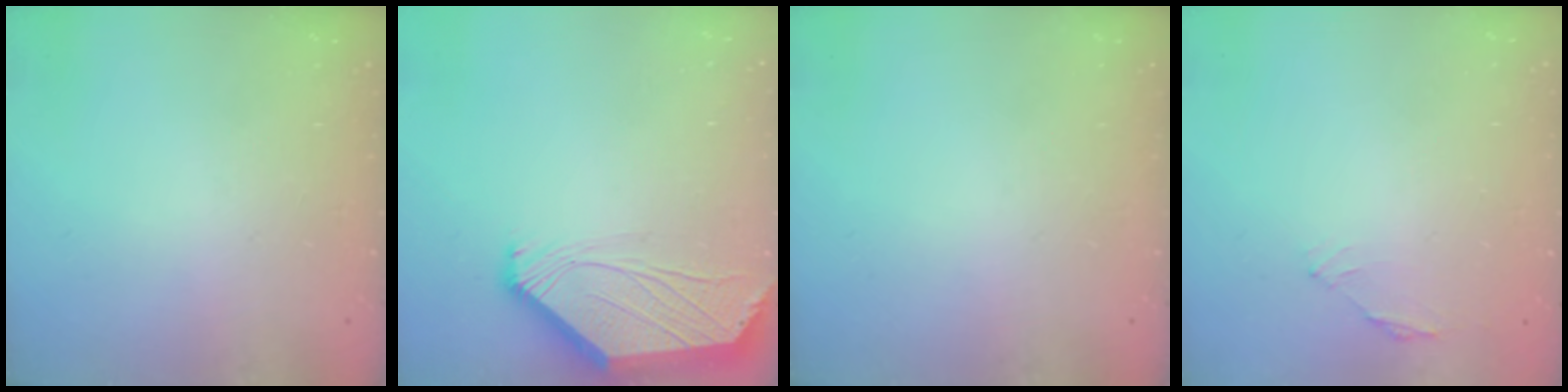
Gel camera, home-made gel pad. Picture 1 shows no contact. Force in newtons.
{"total": 2.5, "press": 2.4, "slide": 0.6}
{"total": 0.0}
{"total": 1.2, "press": 1.0, "slide": 0.5}